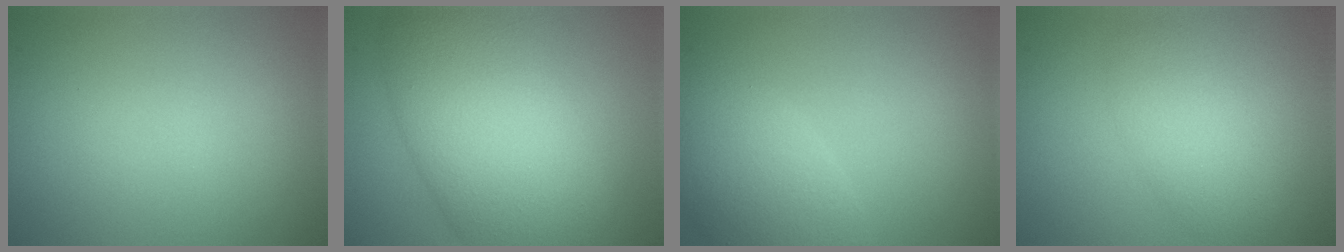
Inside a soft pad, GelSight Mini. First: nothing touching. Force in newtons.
{"total": 10.7, "press": 10.7, "slide": 0.5}
{"total": 6.1, "press": 6.1, "slide": 0.6}
{"total": 3.5, "press": 3.5, "slide": 0.4}